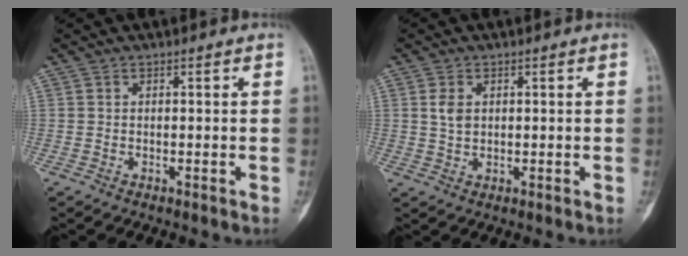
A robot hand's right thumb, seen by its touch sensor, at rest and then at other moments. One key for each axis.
{"total": 3.0, "fx": 0.6, "fy": 2.0, "fz": 2.1, "tx": -0.038, "ty": 0.000, "tz": 0.012}